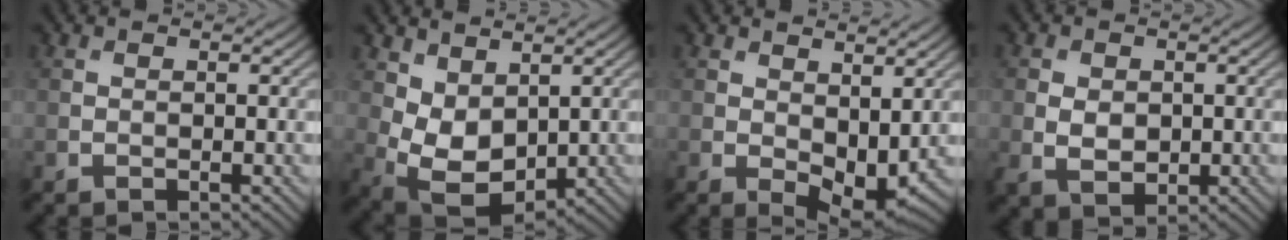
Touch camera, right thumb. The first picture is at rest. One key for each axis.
{"total": 7.2, "fx": 1.9, "fy": 4.6, "fz": 5.2, "tx": -0.126, "ty": -0.009, "tz": 0.042}
{"total": 6.9, "fx": 0.5, "fy": 4.0, "fz": 5.6, "tx": -0.099, "ty": -0.017, "tz": 0.018}
{"total": 3.5, "fx": 0.0, "fy": 2.7, "fz": 2.3, "tx": -0.054, "ty": -0.003, "tz": 0.003}